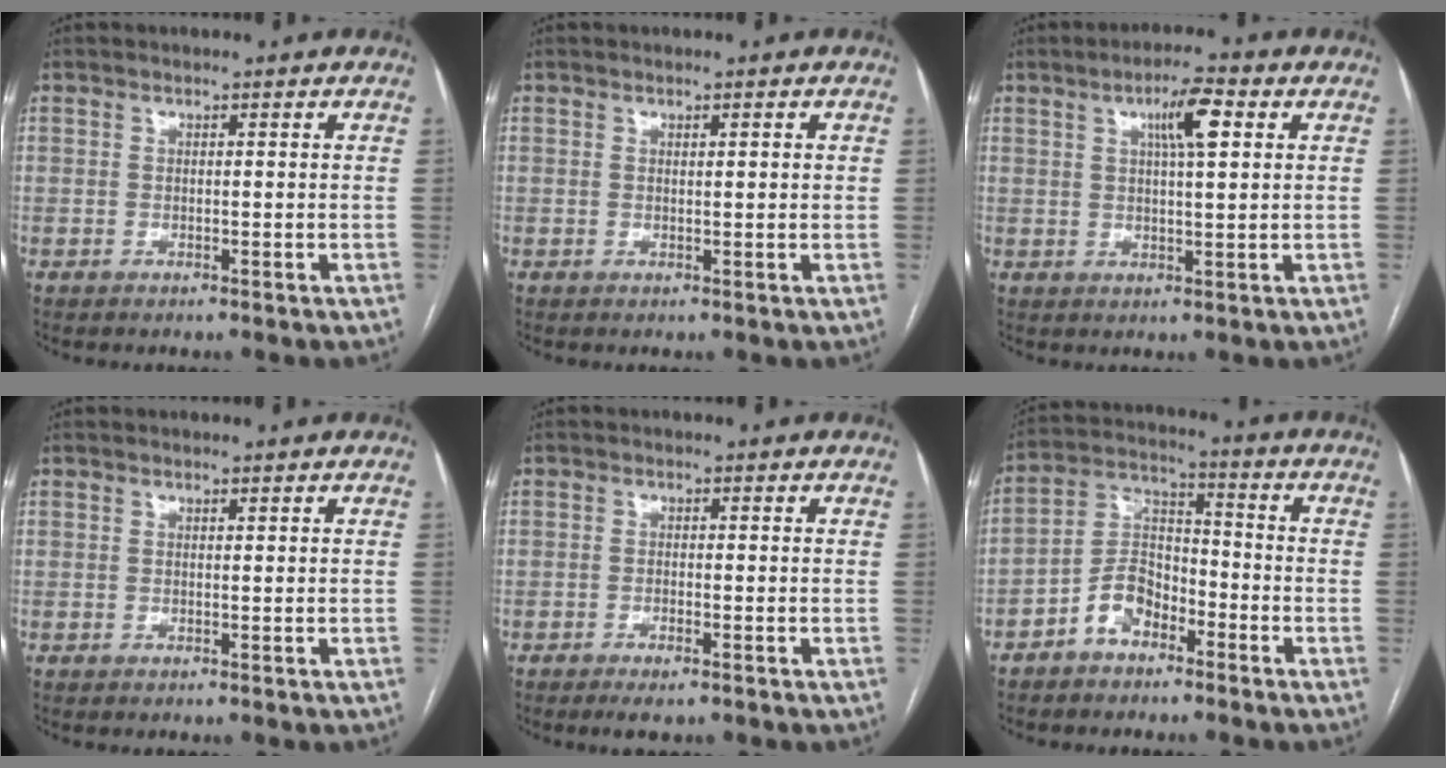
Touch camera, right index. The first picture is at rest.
{"total": 1.0, "force": [0.4, 0.2, 0.9], "torque": [-0.017, 0.002, 0.006]}
{"total": 6.3, "force": [2.4, 0.9, 5.8], "torque": [-0.100, 0.010, 0.038]}
{"total": 0.0}
{"total": 2.9, "force": [-1.9, 0.6, 2.1], "torque": [-0.036, -0.004, -0.030]}
{"total": 7.4, "force": [-4.4, 4.3, 4.2], "torque": [-0.089, 0.024, -0.084]}